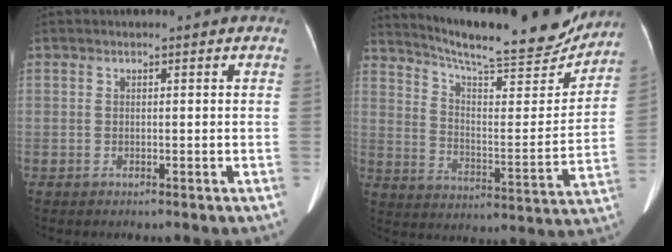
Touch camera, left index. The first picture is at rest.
{"total": 22.1, "force": [20.1, 2.5, 9.0], "torque": [-0.150, -0.034, 0.282]}